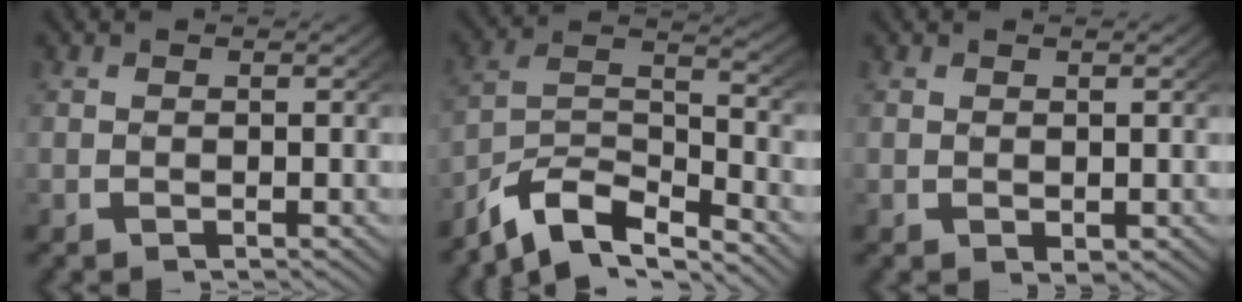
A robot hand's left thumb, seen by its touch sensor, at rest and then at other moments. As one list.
[{"total": 9.0, "force": [-4.5, 5.3, 5.8], "torque": [-0.121, -0.027, -0.070]}, {"total": 0.8, "force": [0.3, 0.6, 0.5], "torque": [-0.006, -0.006, 0.014]}]